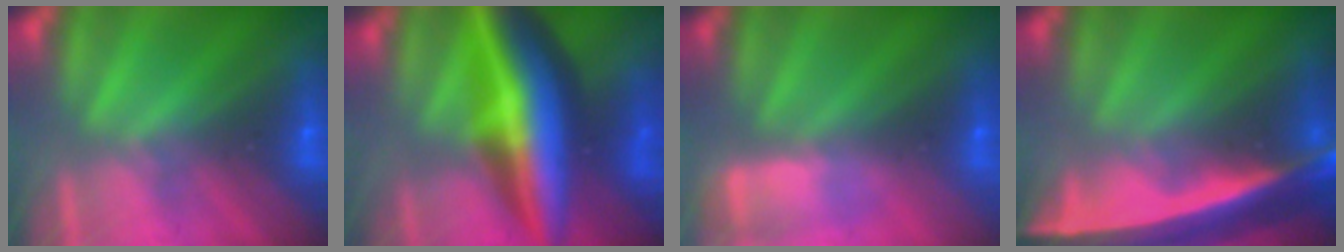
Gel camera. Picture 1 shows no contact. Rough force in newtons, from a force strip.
{"total": 6.5}
{"total": 2.9}
{"total": 5.8}